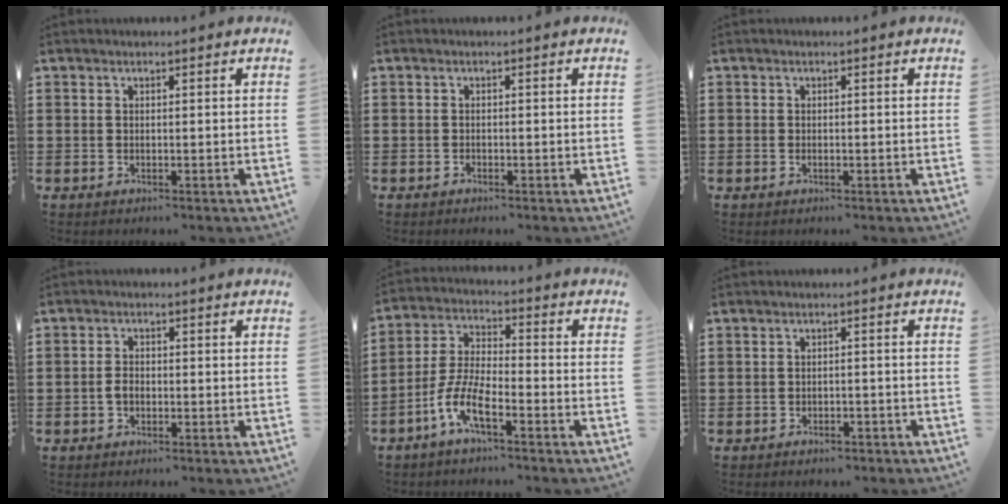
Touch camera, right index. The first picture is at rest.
{"total": 0.6, "force": [-0.6, 0.1, 0.1], "torque": [-0.004, 0.000, -0.013]}
{"total": 0.5, "force": [-0.3, 0.2, 0.4], "torque": [-0.008, -0.004, -0.005]}
{"total": 1.7, "force": [-0.6, 1.0, 1.3], "torque": [-0.033, 0.000, -0.015]}
{"total": 7.2, "force": [-4.7, 1.6, 5.2], "torque": [-0.141, -0.015, -0.099]}
{"total": 1.6, "force": [-1.5, 0.5, 0.0], "torque": [-0.008, 0.002, -0.033]}